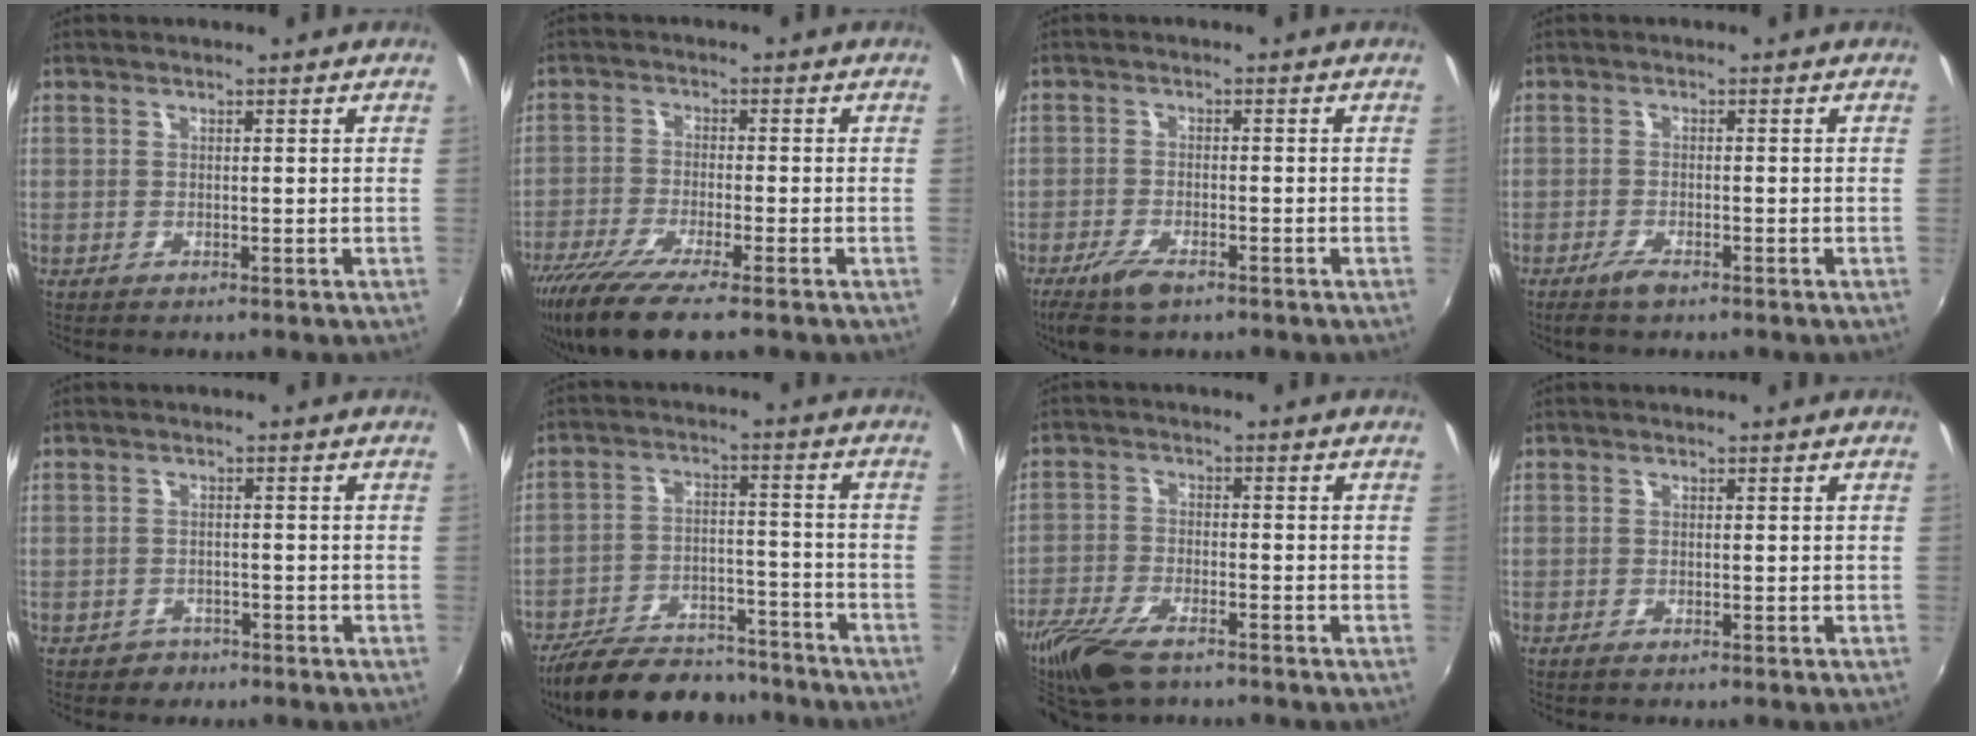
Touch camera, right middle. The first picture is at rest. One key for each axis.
{"total": 10.6, "fx": -7.8, "fy": 1.2, "fz": 7.1, "tx": -0.157, "ty": -0.041, "tz": -0.141}
{"total": 6.2, "fx": -4.2, "fy": 2.1, "fz": 4.0, "tx": -0.098, "ty": -0.013, "tz": -0.078}
{"total": 2.8, "fx": -2.1, "fy": 0.7, "fz": 1.8, "tx": -0.045, "ty": -0.004, "tz": -0.041}
{"total": 2.8, "fx": -1.8, "fy": 2.1, "fz": 0.2, "tx": -0.012, "ty": 0.001, "tz": -0.026}
{"total": 18.7, "fx": -15.8, "fy": 6.5, "fz": 7.6, "tx": -0.160, "ty": -0.003, "tz": -0.229}
{"total": 11.4, "fx": -8.2, "fy": 4.0, "fz": 6.8, "tx": -0.167, "ty": -0.031, "tz": -0.160}
{"total": 0.7, "fx": -0.6, "fy": 0.1, "fz": 0.4, "tx": -0.009, "ty": -0.001, "tz": -0.010}